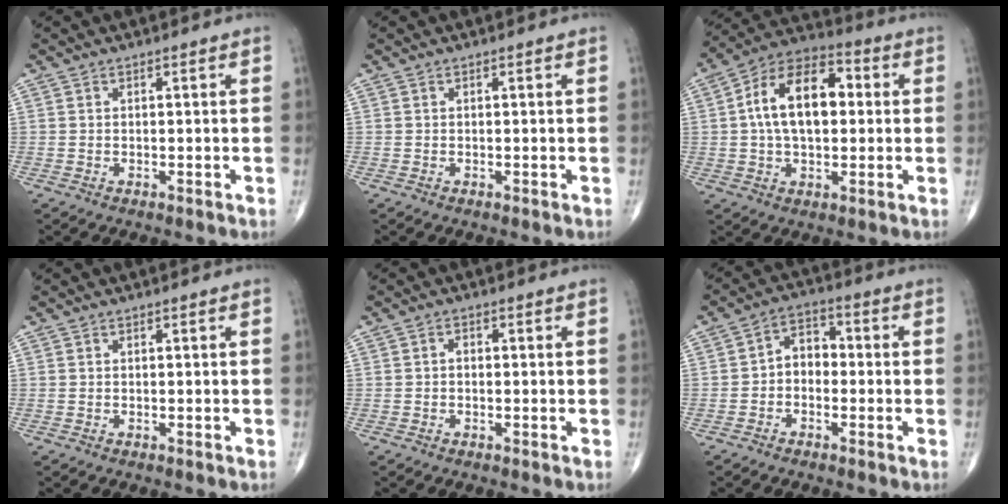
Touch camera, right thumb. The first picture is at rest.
{"total": 0.0}
{"total": 15.5, "force": [1.8, 9.0, 12.5], "torque": [-0.199, 0.029, 0.021]}
{"total": 0.0}
{"total": 1.1, "force": [-0.1, 0.8, 0.8], "torque": [-0.007, 0.005, -0.005]}
{"total": 5.4, "force": [-0.9, 4.0, 3.5], "torque": [-0.035, 0.025, -0.032]}